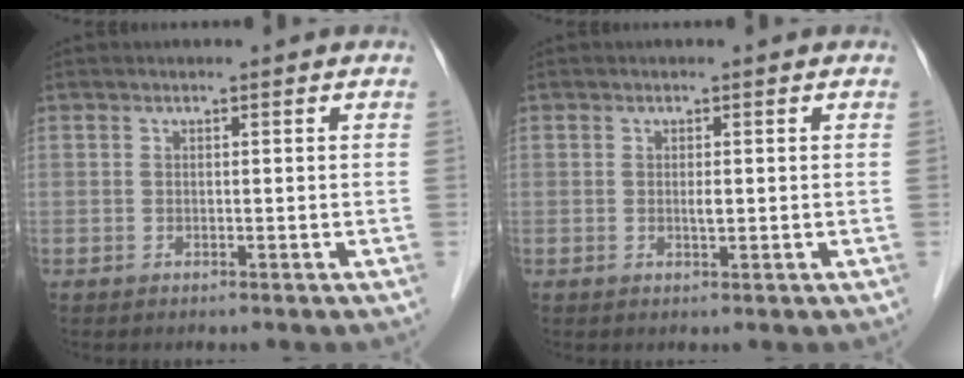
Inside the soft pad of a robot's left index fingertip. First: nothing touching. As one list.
[{"total": 0.9, "force": [0.1, 0.2, 0.9], "torque": [-0.017, -0.002, 0.002]}]